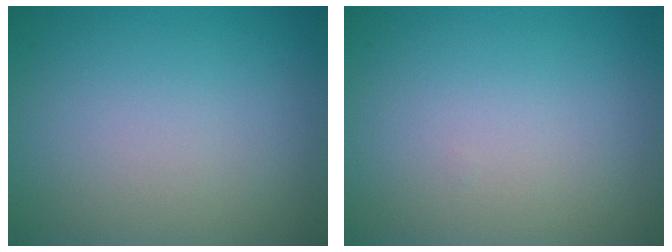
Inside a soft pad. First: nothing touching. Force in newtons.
{"total": 0.0}